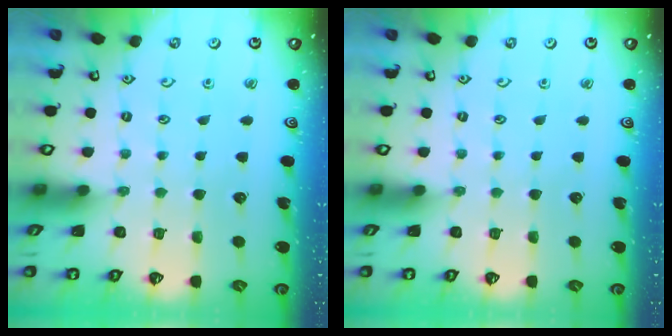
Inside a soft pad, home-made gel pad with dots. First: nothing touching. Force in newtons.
{"total": 0.0}